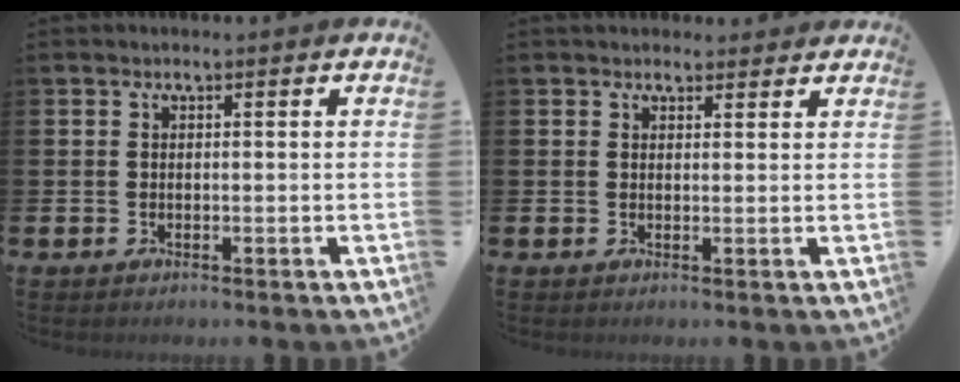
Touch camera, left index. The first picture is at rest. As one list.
[{"total": 2.1, "force": [1.9, 0.8, 0.0], "torque": [0.009, -0.006, 0.033]}]